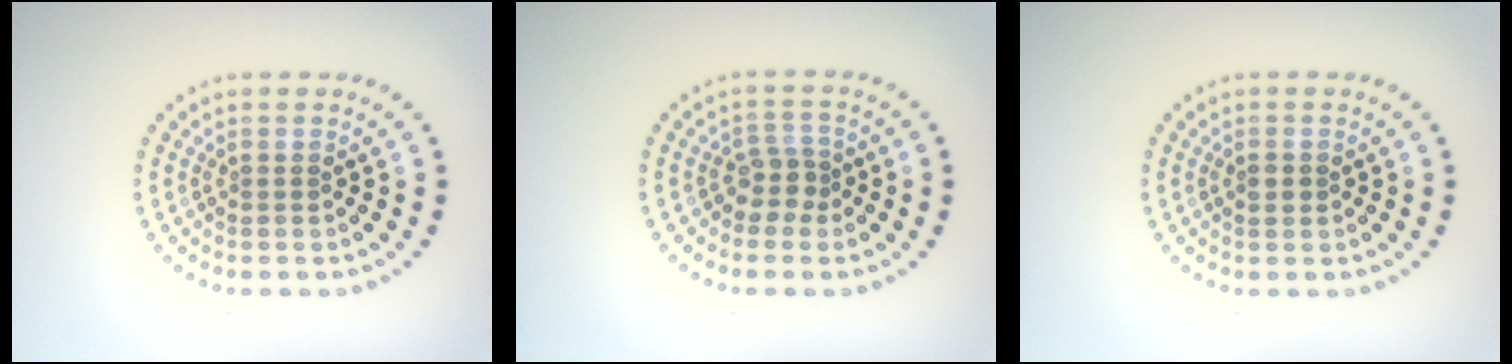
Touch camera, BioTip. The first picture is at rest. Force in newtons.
{"total": 2.0, "press": 1.6, "slide": 1.3}
{"total": 1.3, "press": 1.3, "slide": 0.0}